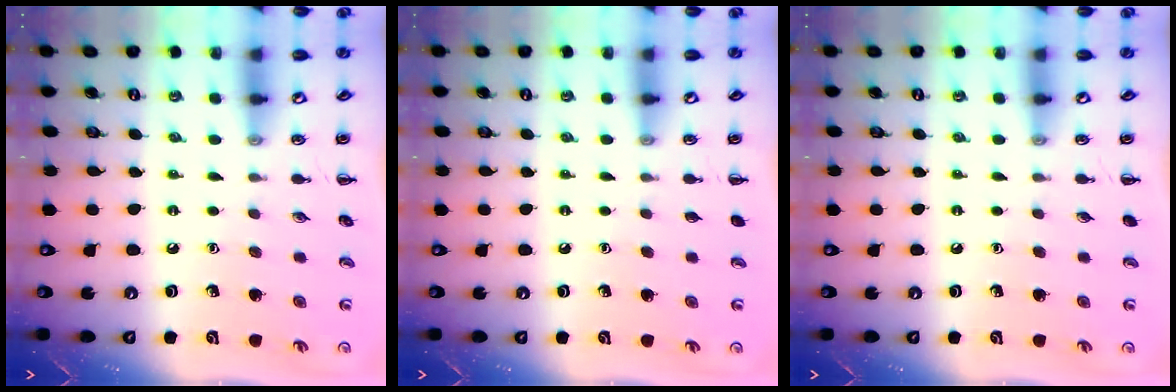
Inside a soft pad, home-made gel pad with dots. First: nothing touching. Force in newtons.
{"total": 0.0}
{"total": 0.0}